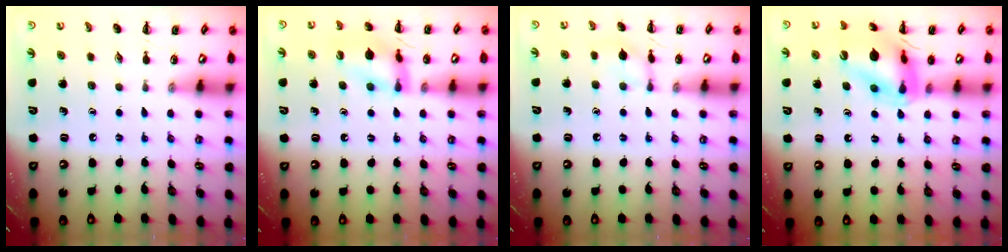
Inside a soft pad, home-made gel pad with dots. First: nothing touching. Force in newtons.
{"total": 14.4, "press": 14.3, "slide": 2.2}
{"total": 7.2, "press": 7.1, "slide": 1.4}
{"total": 14.9, "press": 14.8, "slide": 1.7}